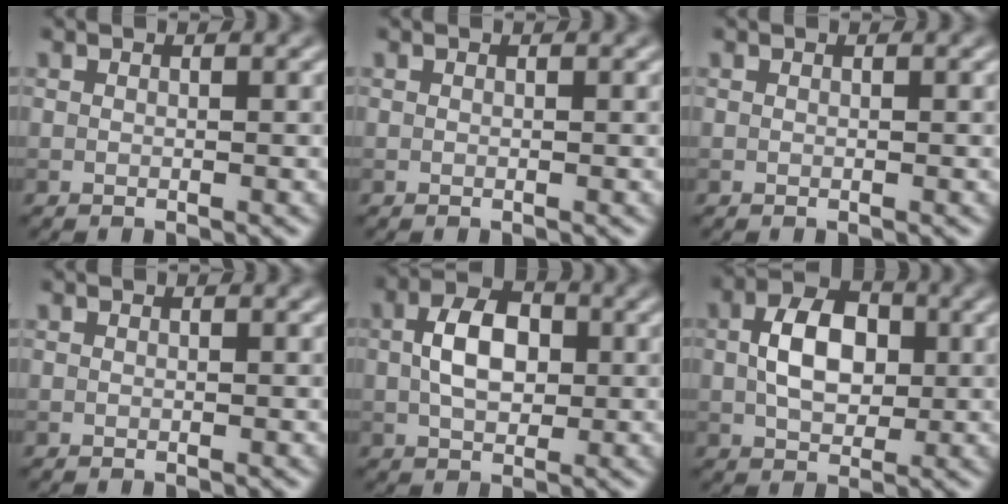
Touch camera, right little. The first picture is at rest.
{"total": 0.0}
{"total": 0.0}
{"total": 0.0}
{"total": 4.9, "force": [0.4, 3.1, 3.8], "torque": [-0.071, 0.007, 0.001]}
{"total": 5.5, "force": [0.5, 3.6, 4.1], "torque": [-0.076, 0.006, 0.004]}